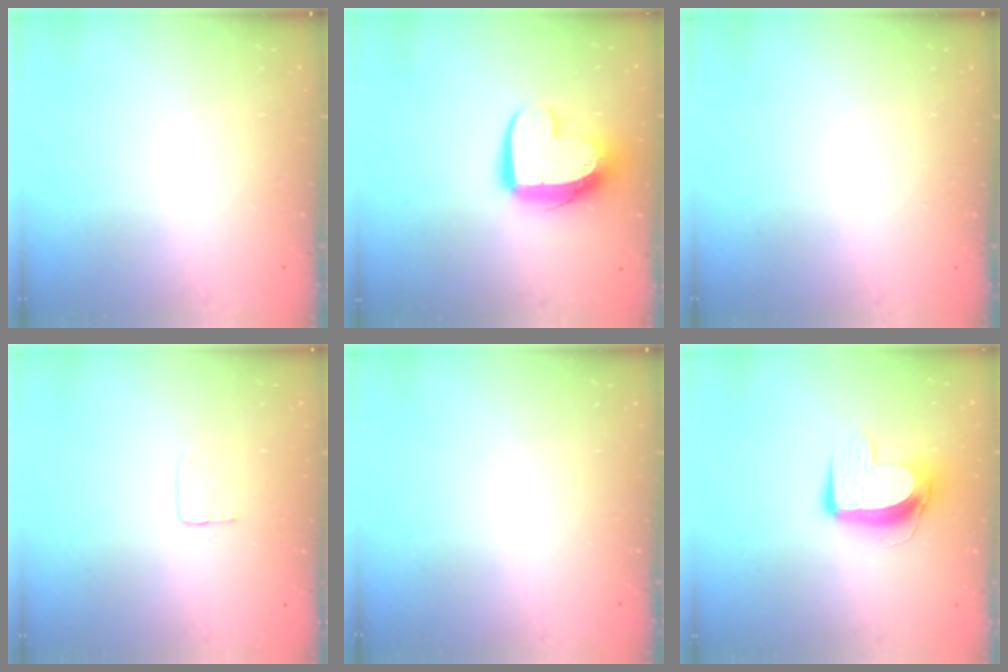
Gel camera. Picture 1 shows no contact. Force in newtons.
{"total": 13.2, "press": 13.2, "slide": 1.1}
{"total": 0.0}
{"total": 3.6, "press": 3.6, "slide": 0.2}
{"total": 0.0}
{"total": 10.5, "press": 10.4, "slide": 0.8}